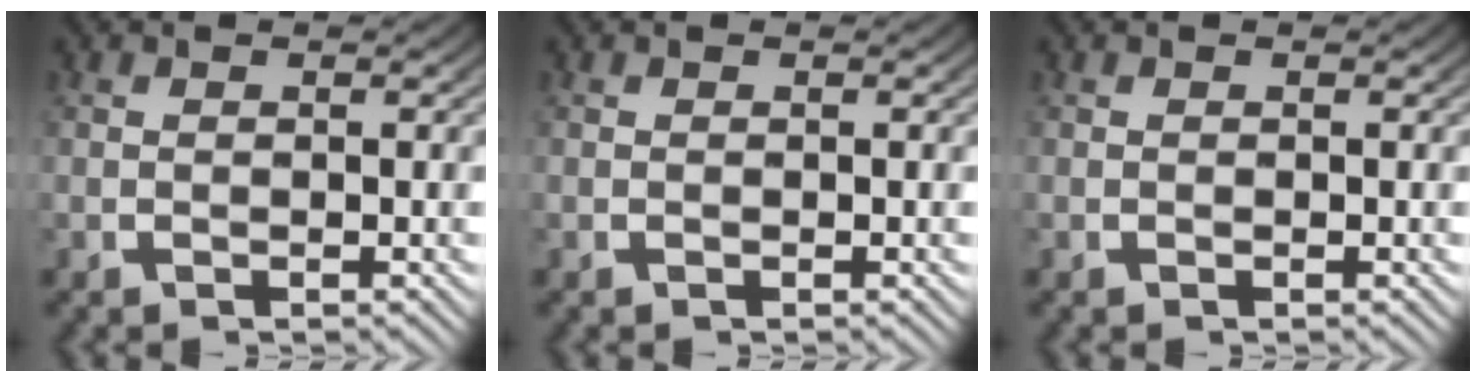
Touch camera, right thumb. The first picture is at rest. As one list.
[{"total": 0.0}, {"total": 0.0}]